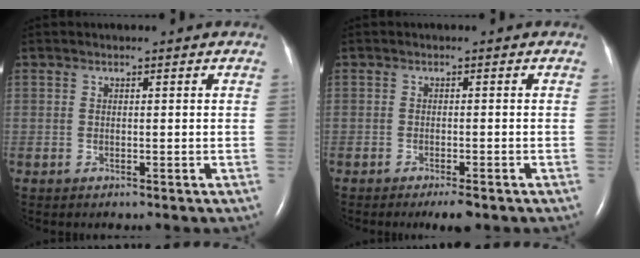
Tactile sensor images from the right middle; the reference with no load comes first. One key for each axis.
{"total": 2.9, "fx": -2.1, "fy": 0.5, "fz": 2.0, "tx": -0.030, "ty": -0.004, "tz": -0.030}